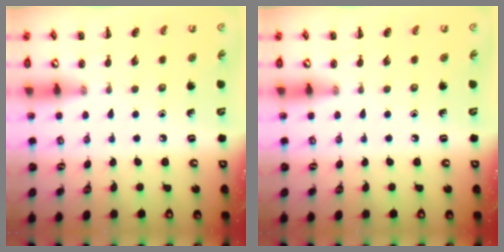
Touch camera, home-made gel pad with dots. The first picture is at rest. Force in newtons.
{"total": 0.0}